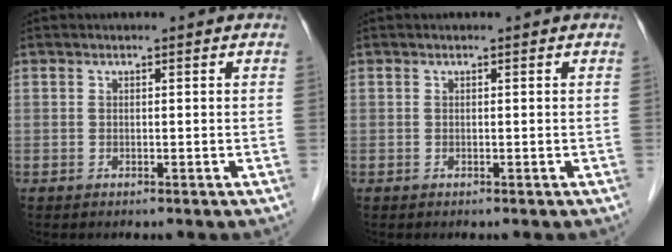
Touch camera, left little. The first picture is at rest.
{"total": 0.0}